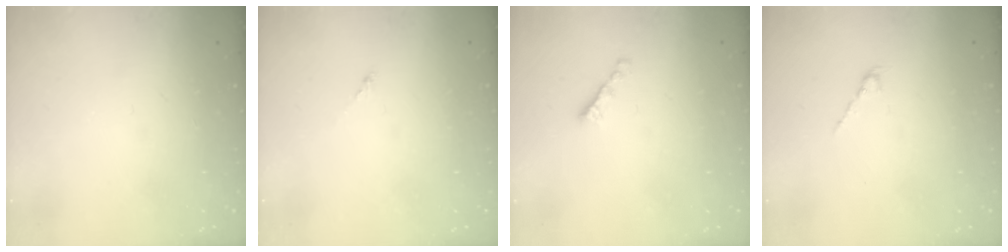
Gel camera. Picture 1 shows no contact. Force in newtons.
{"total": 0.0}
{"total": 2.7, "press": 2.6, "slide": 0.8}
{"total": 1.3, "press": 1.2, "slide": 0.5}